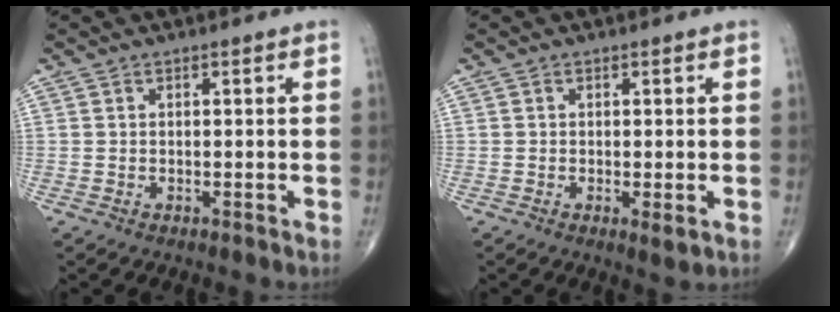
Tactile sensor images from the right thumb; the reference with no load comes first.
{"total": 2.0, "force": [-0.5, 0.5, 1.9], "torque": [-0.036, -0.009, -0.007]}